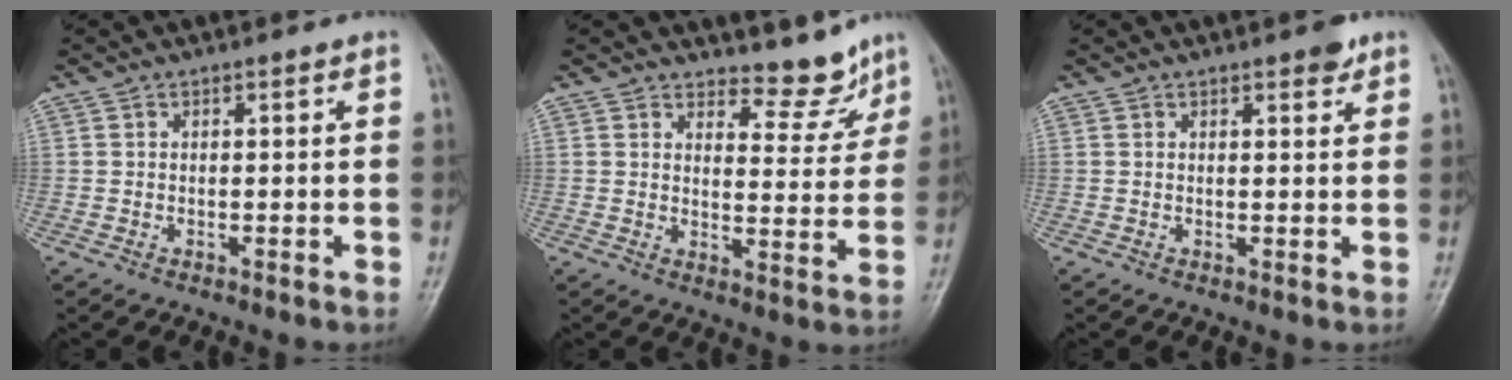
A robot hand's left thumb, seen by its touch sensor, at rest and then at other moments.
{"total": 6.9, "force": [6.3, 2.4, 1.4], "torque": [0.005, -0.062, 0.089]}
{"total": 2.4, "force": [1.6, 0.8, 1.5], "torque": [-0.015, -0.008, 0.020]}